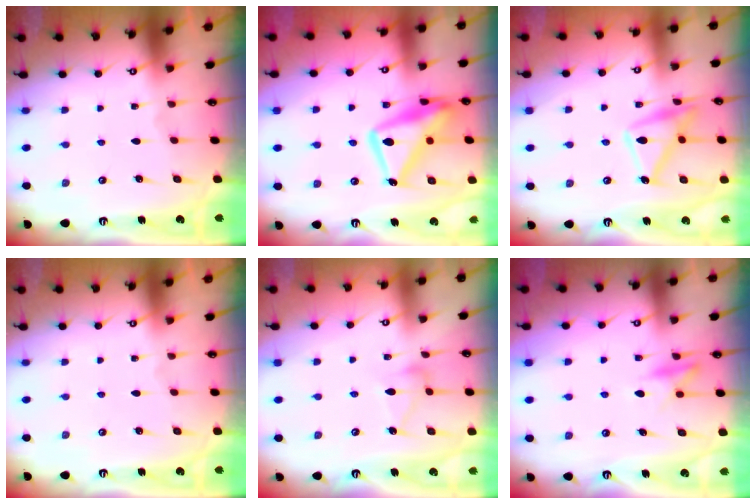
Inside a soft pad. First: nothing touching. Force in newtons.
{"total": 17.8, "press": 17.7, "slide": 1.7}
{"total": 14.8, "press": 14.7, "slide": 1.1}
{"total": 0.0}
{"total": 8.0, "press": 8.0, "slide": 0.4}
{"total": 11.0, "press": 11.0, "slide": 0.2}